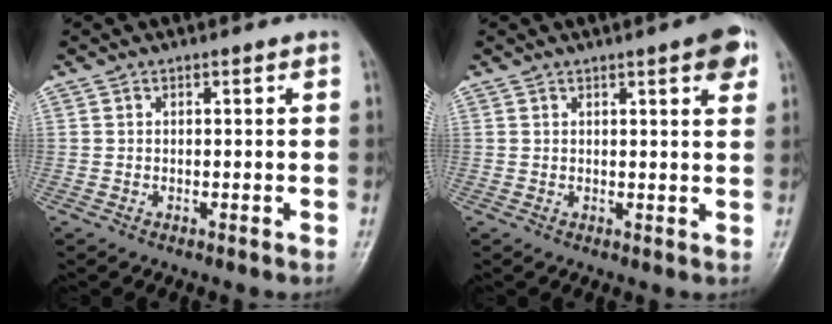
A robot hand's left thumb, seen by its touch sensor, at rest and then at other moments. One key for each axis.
{"total": 5.0, "fx": 2.6, "fy": 1.0, "fz": 4.2, "tx": -0.043, "ty": -0.006, "tz": 0.028}